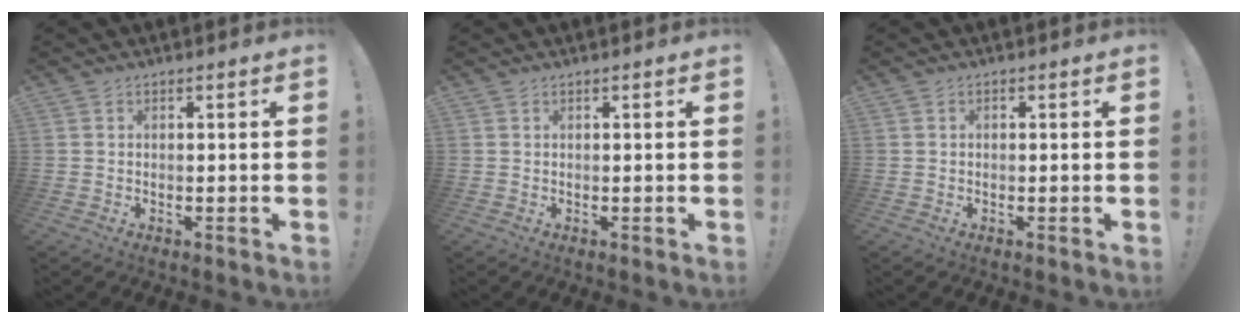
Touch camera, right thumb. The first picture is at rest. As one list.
[{"total": 0.0}, {"total": 0.6, "force": [-0.5, 0.2, 0.2], "torque": [-0.008, 0.002, -0.008]}]